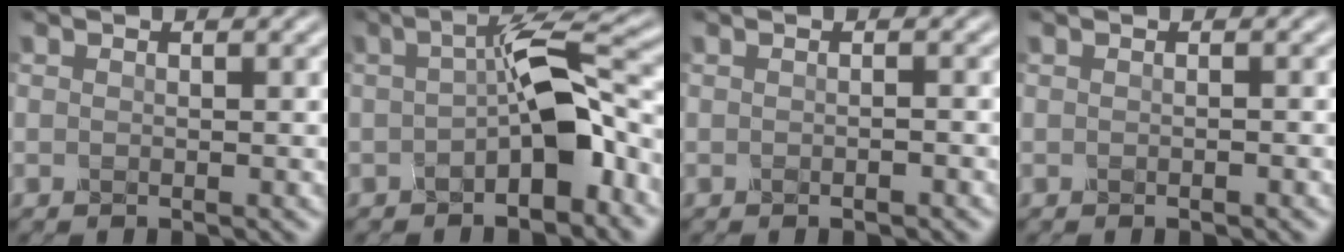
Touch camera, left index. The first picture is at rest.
{"total": 6.2, "force": [-1.9, 1.7, 5.7], "torque": [-0.084, 0.027, -0.039]}
{"total": 1.0, "force": [-0.6, 0.1, 0.7], "torque": [0.002, 0.007, -0.013]}
{"total": 0.7, "force": [-0.4, 0.1, 0.5], "torque": [0.000, 0.004, -0.007]}